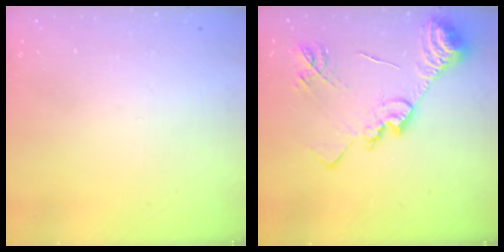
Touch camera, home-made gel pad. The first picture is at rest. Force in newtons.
{"total": 18.3, "press": 18.2, "slide": 1.9}